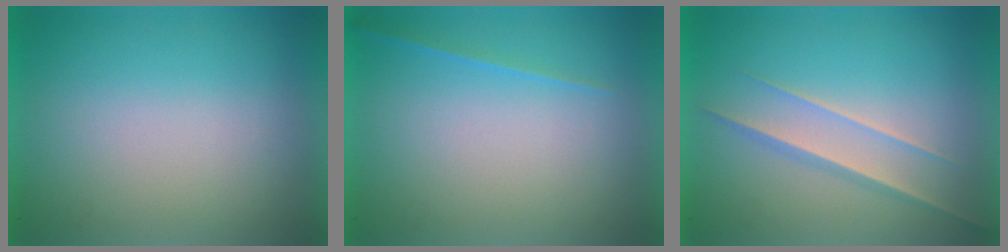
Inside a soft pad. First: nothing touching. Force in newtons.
{"total": 1.1}
{"total": 1.5}